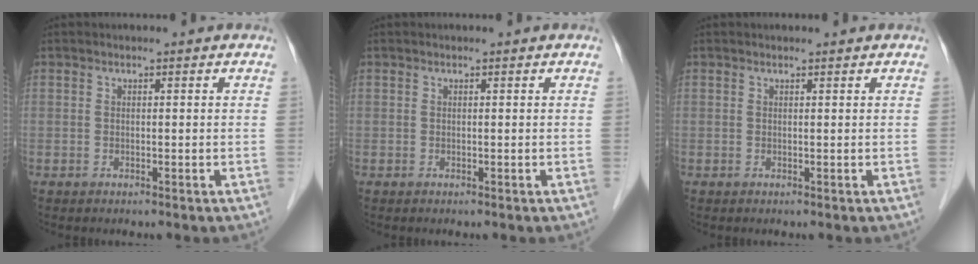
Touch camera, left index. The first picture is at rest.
{"total": 0.0}
{"total": 0.0}